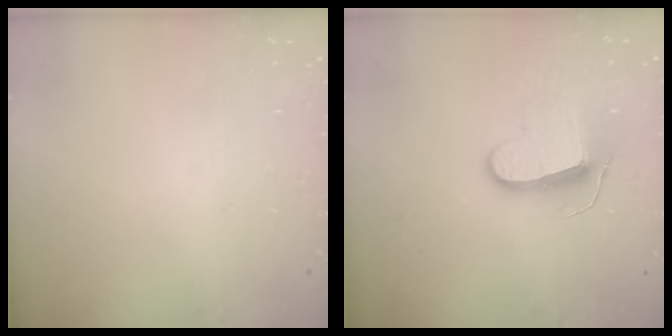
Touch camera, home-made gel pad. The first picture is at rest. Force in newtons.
{"total": 9.8, "press": 9.8, "slide": 0.2}